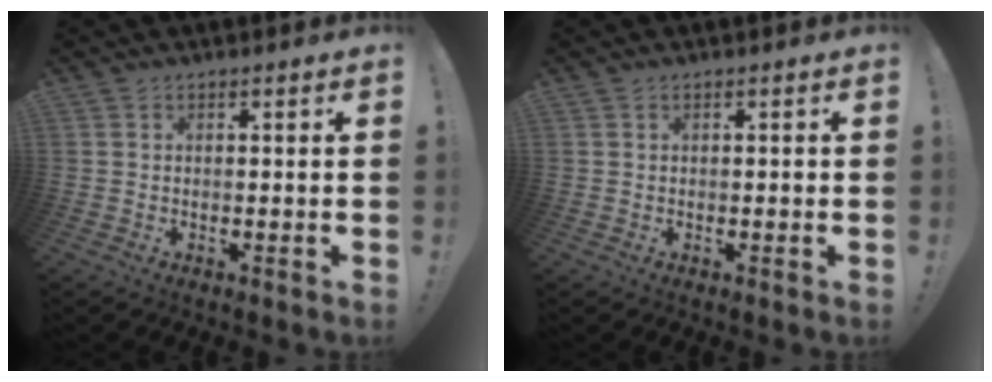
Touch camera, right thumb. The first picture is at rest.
{"total": 0.0}